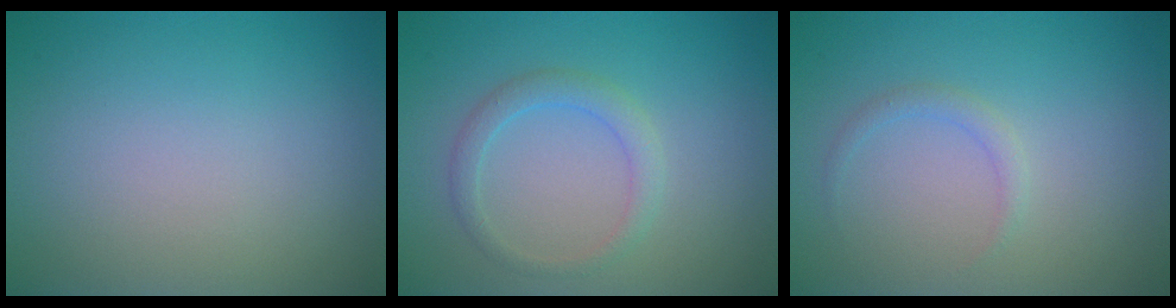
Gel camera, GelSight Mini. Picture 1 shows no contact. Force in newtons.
{"total": 2.0, "press": 2.0, "slide": 0.1}
{"total": 1.0, "press": 1.0, "slide": 0.0}